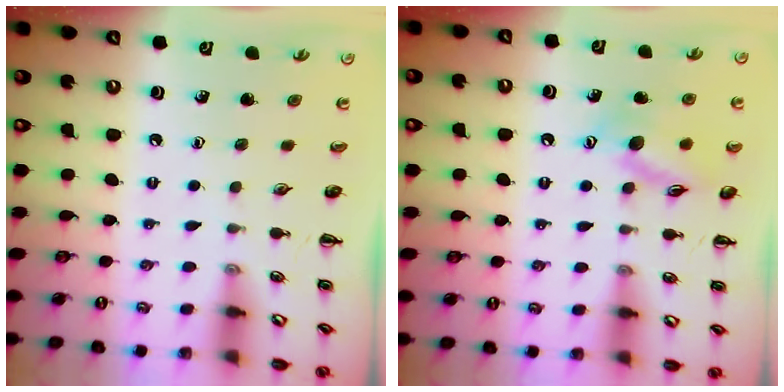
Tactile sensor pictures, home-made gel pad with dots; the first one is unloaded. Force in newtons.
{"total": 12.4, "press": 12.4, "slide": 1.1}